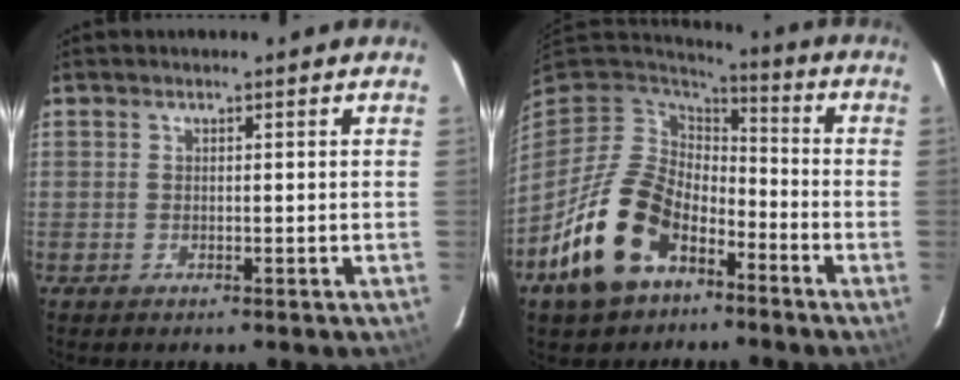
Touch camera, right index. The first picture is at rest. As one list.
[{"total": 17.8, "force": [-9.2, 11.2, 10.4], "torque": [-0.232, -0.004, -0.150]}]